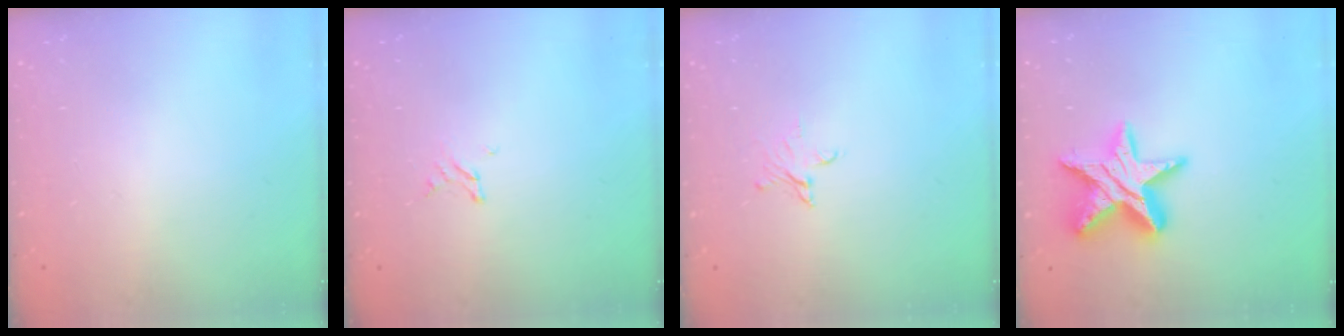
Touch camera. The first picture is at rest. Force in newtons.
{"total": 1.6, "press": 1.6, "slide": 0.2}
{"total": 2.9, "press": 2.9, "slide": 0.3}
{"total": 16.4, "press": 16.4, "slide": 1.0}